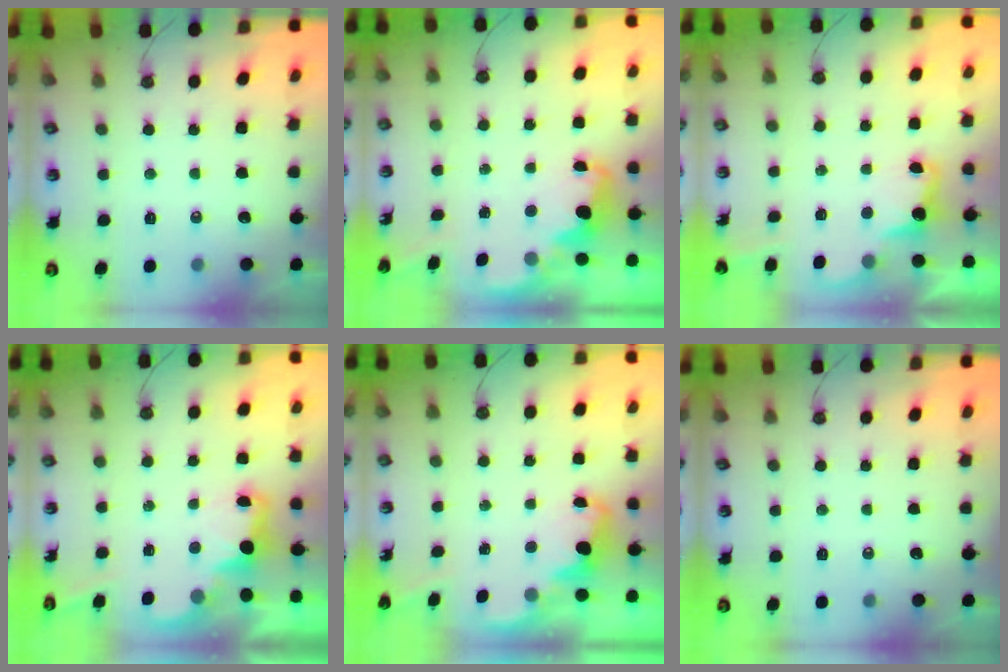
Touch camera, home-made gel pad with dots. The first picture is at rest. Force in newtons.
{"total": 2.5, "press": 2.5, "slide": 0.5}
{"total": 3.3, "press": 3.3, "slide": 0.6}
{"total": 2.7, "press": 2.6, "slide": 0.5}
{"total": 2.2, "press": 2.1, "slide": 0.7}
{"total": 0.0}